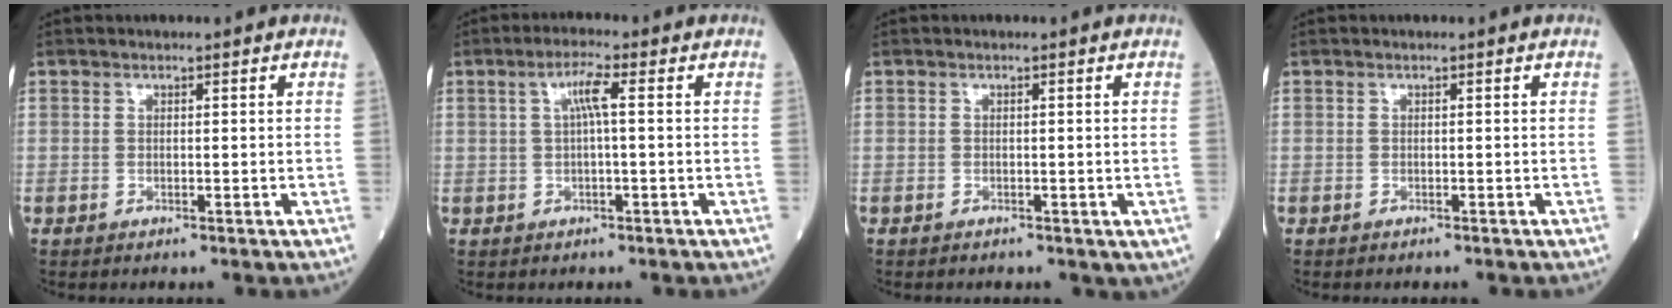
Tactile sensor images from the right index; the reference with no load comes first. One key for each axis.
{"total": 3.4, "fx": 0.6, "fy": 0.2, "fz": 3.4, "tx": -0.065, "ty": 0.010, "tz": 0.011}
{"total": 1.1, "fx": -0.6, "fy": 0.8, "fz": 0.4, "tx": -0.009, "ty": 0.001, "tz": -0.003}
{"total": 0.8, "fx": -0.7, "fy": 0.2, "fz": 0.2, "tx": -0.006, "ty": -0.001, "tz": -0.010}